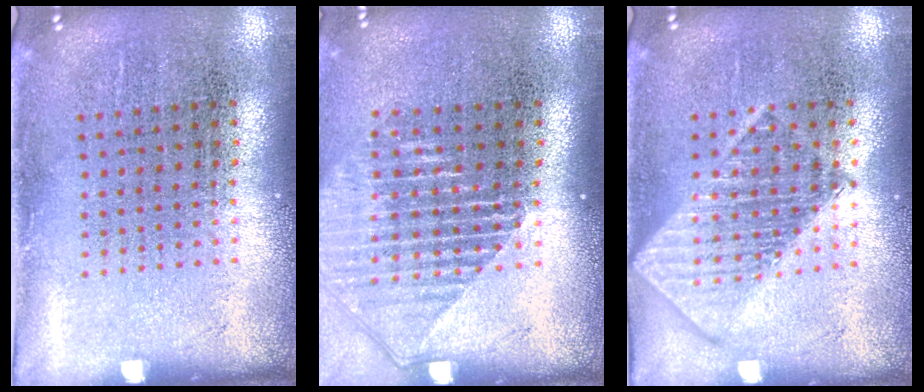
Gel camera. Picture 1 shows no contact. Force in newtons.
{"total": 1.6, "press": 1.4, "slide": 0.7}
{"total": 1.6, "press": 1.6, "slide": 0.2}